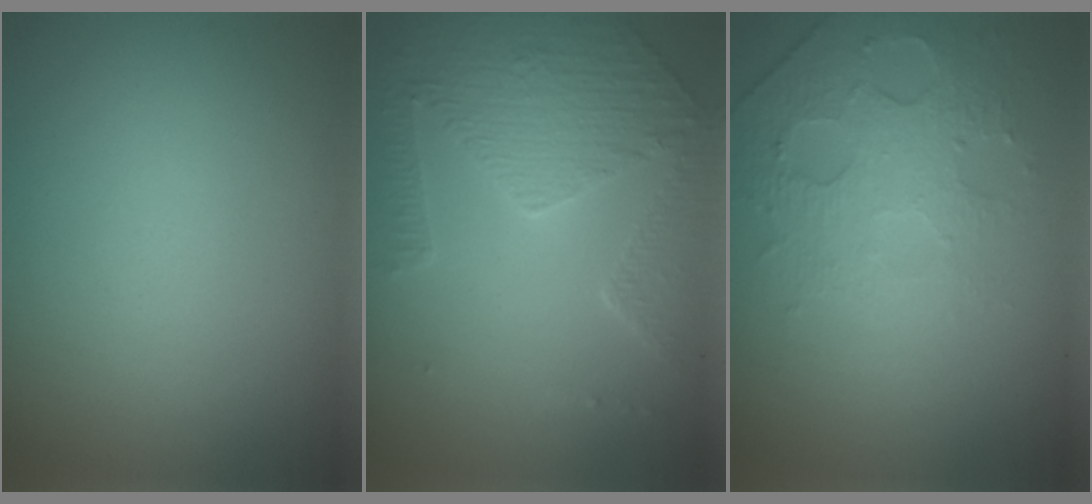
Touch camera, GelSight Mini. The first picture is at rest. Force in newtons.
{"total": 5.0, "press": 3.7, "slide": 3.4}
{"total": 4.7, "press": 3.2, "slide": 3.5}